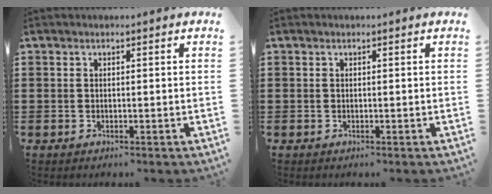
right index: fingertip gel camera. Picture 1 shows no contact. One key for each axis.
{"total": 0.0}